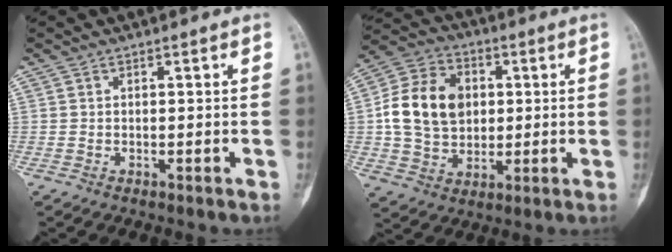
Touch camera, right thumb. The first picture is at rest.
{"total": 15.6, "force": [1.7, 11.9, 9.9], "torque": [-0.156, 0.013, 0.029]}